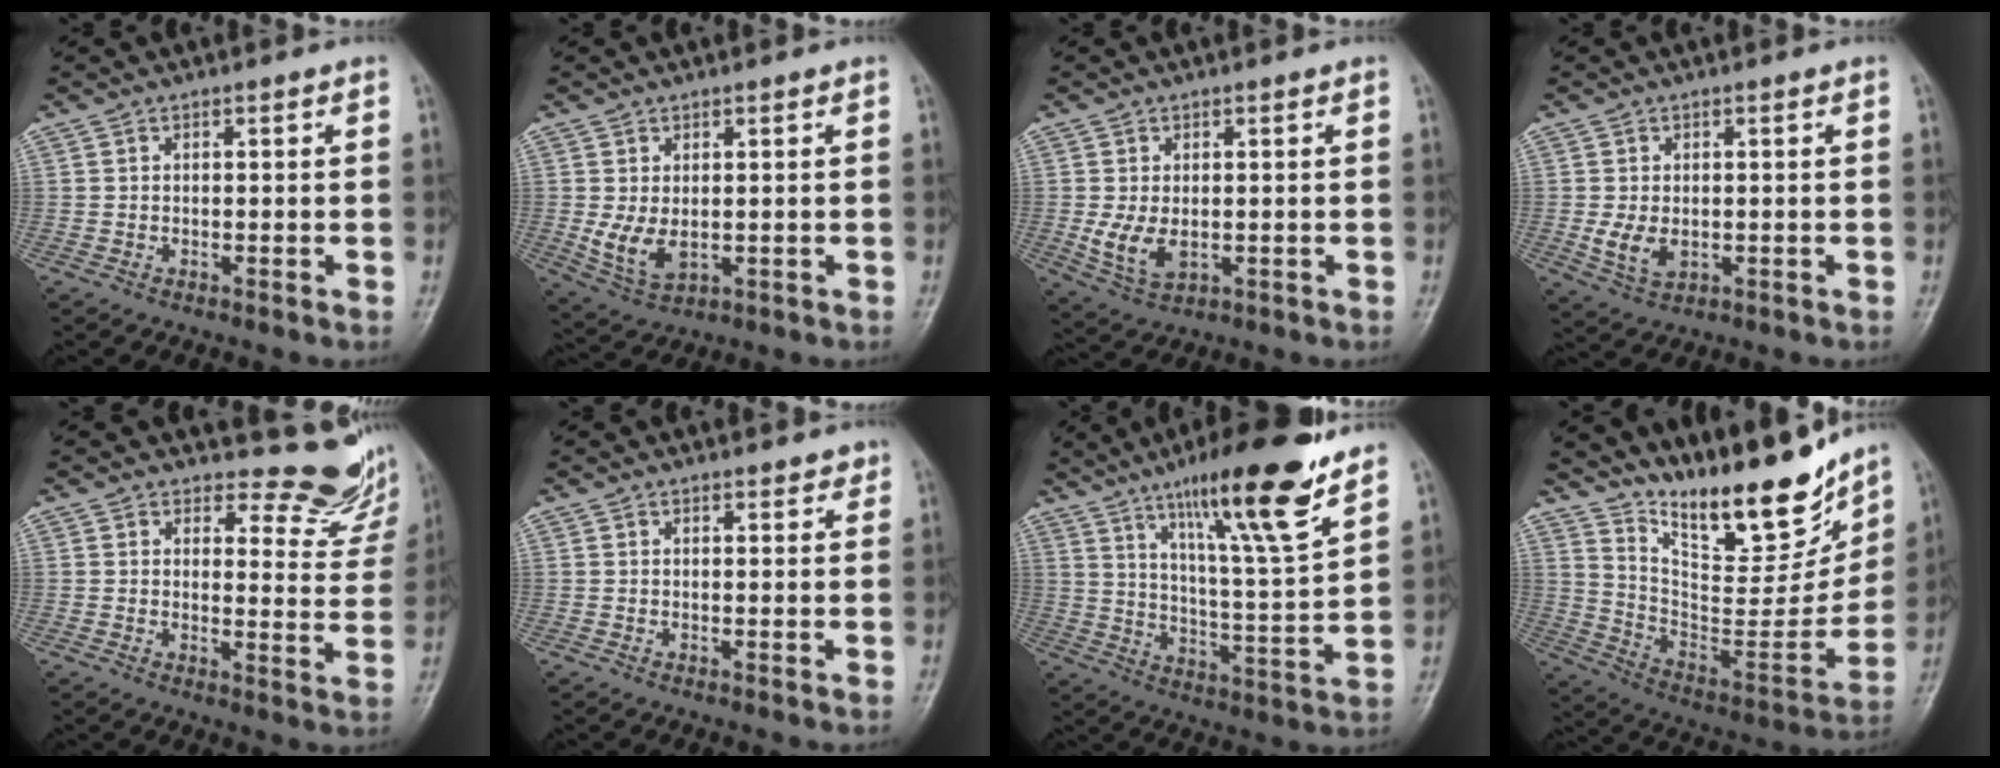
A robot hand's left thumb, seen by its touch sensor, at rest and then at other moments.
{"total": 6.3, "force": [0.5, 3.8, 5.1], "torque": [-0.091, -0.014, 0.023]}
{"total": 6.0, "force": [-0.1, 3.8, 4.7], "torque": [-0.089, -0.015, 0.010]}
{"total": 4.8, "force": [-0.3, 3.2, 3.6], "torque": [-0.065, -0.011, 0.003]}
{"total": 10.5, "force": [9.9, 3.4, 0.9], "torque": [0.026, -0.102, 0.097]}
{"total": 2.0, "force": [1.6, 0.8, 0.7], "torque": [0.002, -0.008, 0.017]}
{"total": 19.4, "force": [12.8, 2.3, 14.4], "torque": [-0.209, -0.067, 0.208]}
{"total": 23.3, "force": [17.8, 7.3, 13.2], "torque": [-0.159, -0.099, 0.299]}